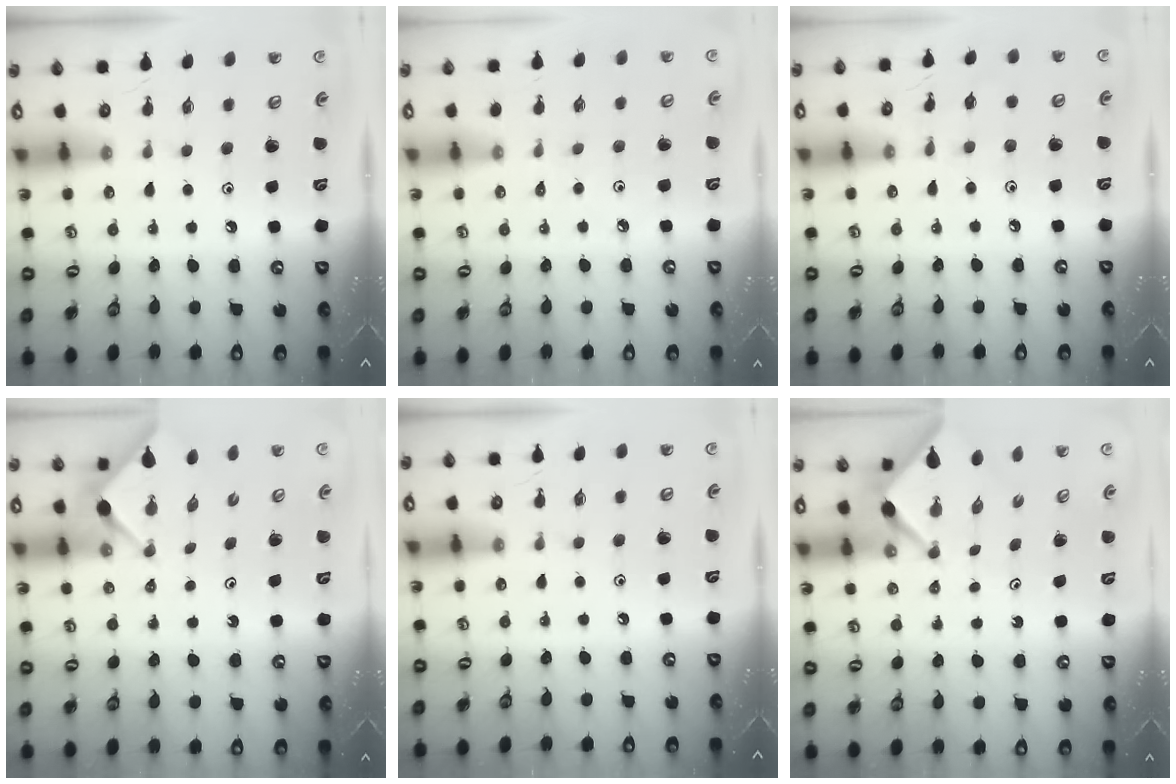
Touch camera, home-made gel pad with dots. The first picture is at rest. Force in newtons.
{"total": 2.3, "press": 2.2, "slide": 0.5}
{"total": 4.3, "press": 4.3, "slide": 0.5}
{"total": 2.9, "press": 2.9, "slide": 0.2}
{"total": 0.0}
{"total": 2.2, "press": 2.2, "slide": 0.2}